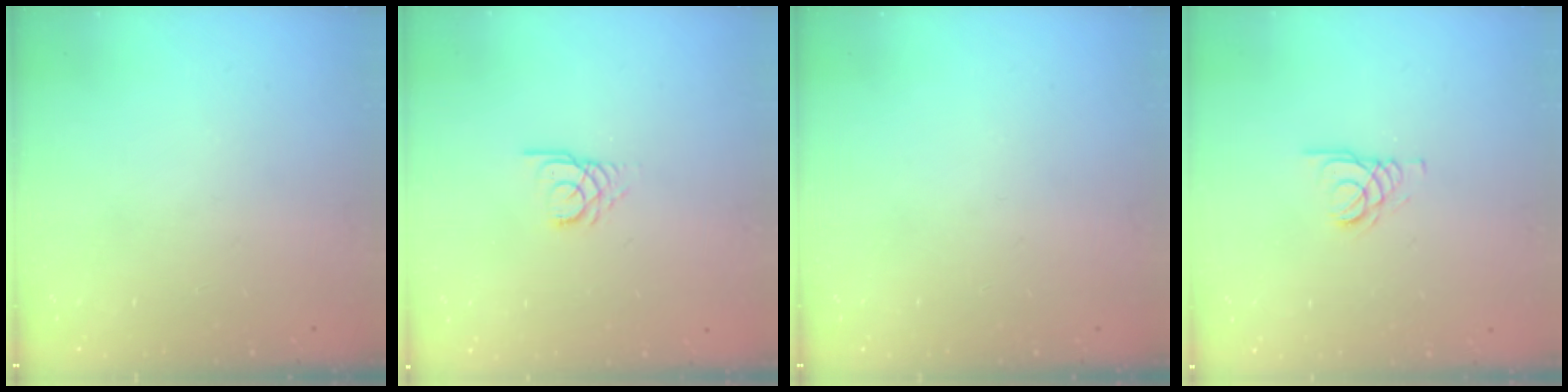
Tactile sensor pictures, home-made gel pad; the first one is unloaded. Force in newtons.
{"total": 3.0, "press": 3.0, "slide": 0.4}
{"total": 0.0}
{"total": 1.6, "press": 1.6, "slide": 0.2}